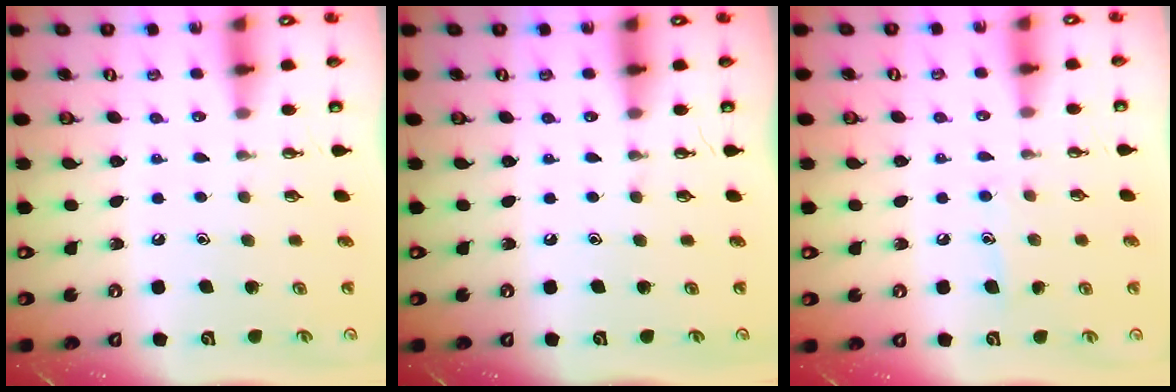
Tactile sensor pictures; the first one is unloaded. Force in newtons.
{"total": 0.0}
{"total": 7.0, "press": 7.0, "slide": 0.1}